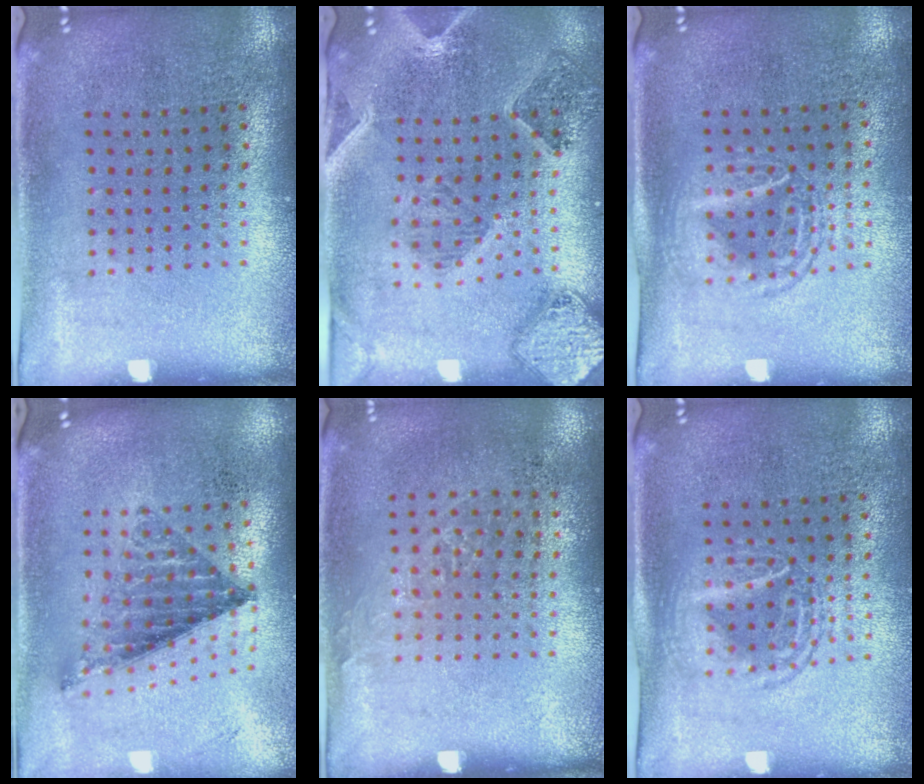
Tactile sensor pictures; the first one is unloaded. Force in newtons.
{"total": 1.4, "press": 1.4, "slide": 0.4}
{"total": 1.4, "press": 1.3, "slide": 0.6}
{"total": 0.9, "press": 0.9, "slide": 0.0}
{"total": 0.8, "press": 0.7, "slide": 0.4}
{"total": 1.4, "press": 1.3, "slide": 0.6}